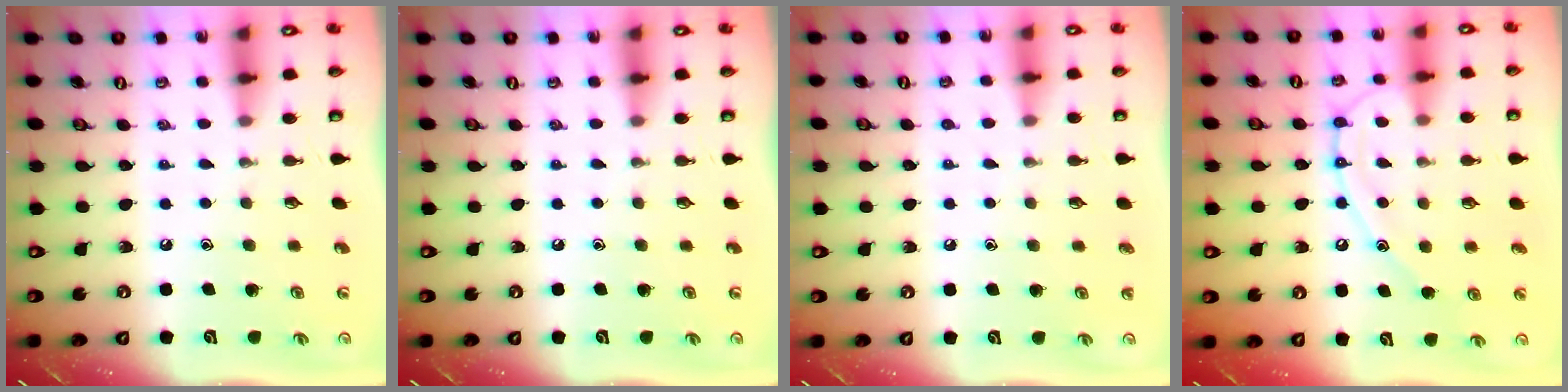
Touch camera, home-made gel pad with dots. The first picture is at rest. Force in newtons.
{"total": 0.0}
{"total": 2.1, "press": 2.1, "slide": 0.2}
{"total": 12.8, "press": 12.8, "slide": 1.3}